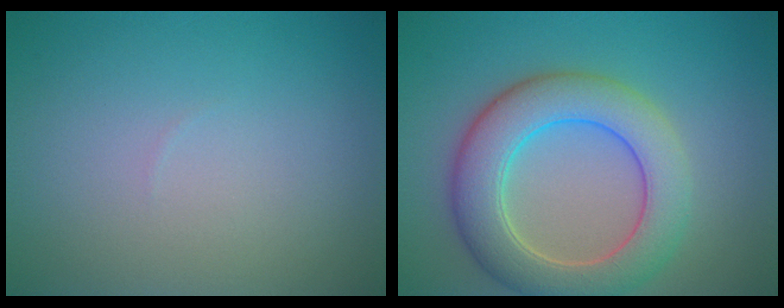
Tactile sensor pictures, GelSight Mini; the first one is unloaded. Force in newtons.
{"total": 7.2, "press": 7.2, "slide": 0.4}